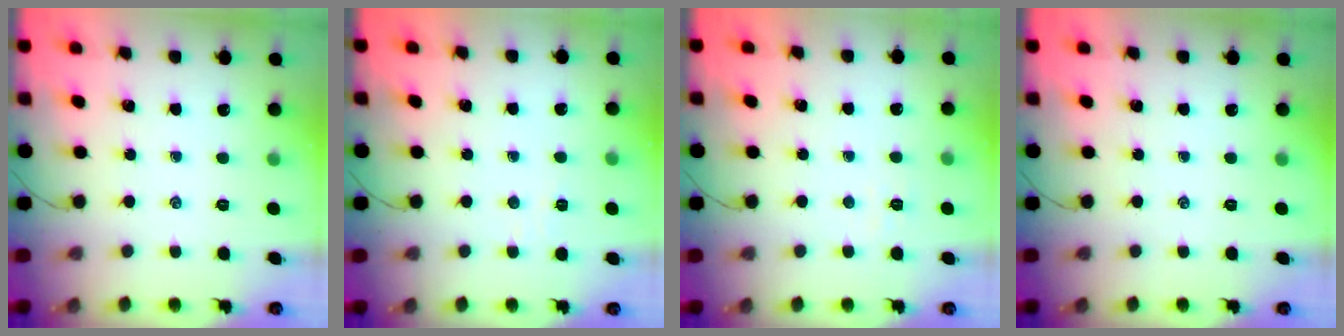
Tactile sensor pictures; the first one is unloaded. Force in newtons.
{"total": 2.2, "press": 2.1, "slide": 0.7}
{"total": 2.8, "press": 2.7, "slide": 0.8}
{"total": 0.0}